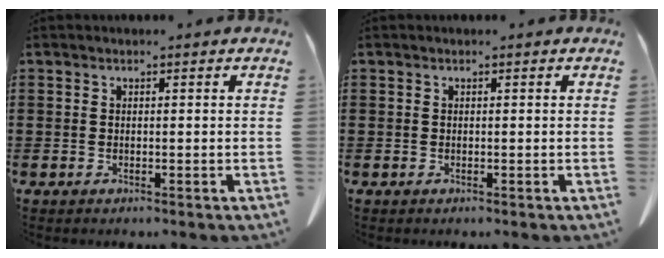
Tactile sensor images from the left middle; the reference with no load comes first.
{"total": 0.0}